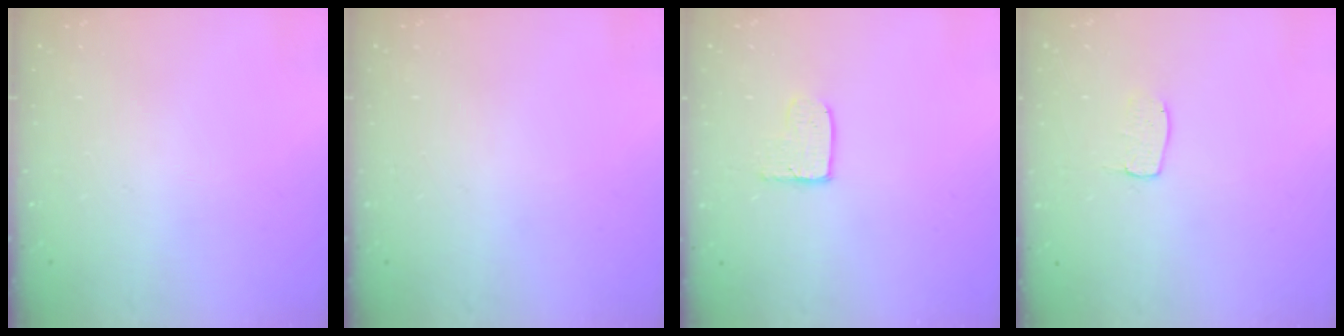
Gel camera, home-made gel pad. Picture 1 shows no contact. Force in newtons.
{"total": 0.0}
{"total": 3.6, "press": 3.6, "slide": 0.3}
{"total": 4.5, "press": 4.5, "slide": 0.3}